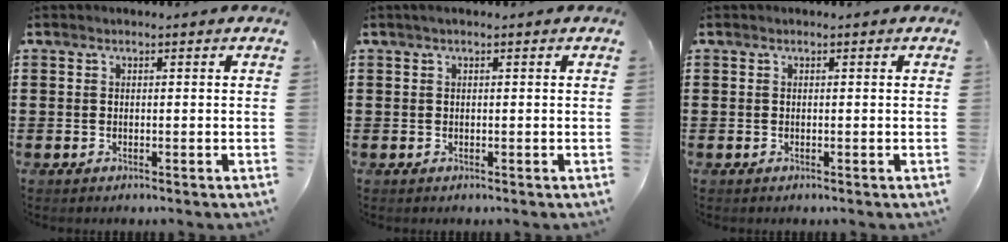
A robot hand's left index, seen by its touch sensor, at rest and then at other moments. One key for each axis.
{"total": 0.5, "fx": 0.1, "fy": 0.0, "fz": 0.5, "tx": -0.007, "ty": -0.001, "tz": 0.003}
{"total": 0.0}